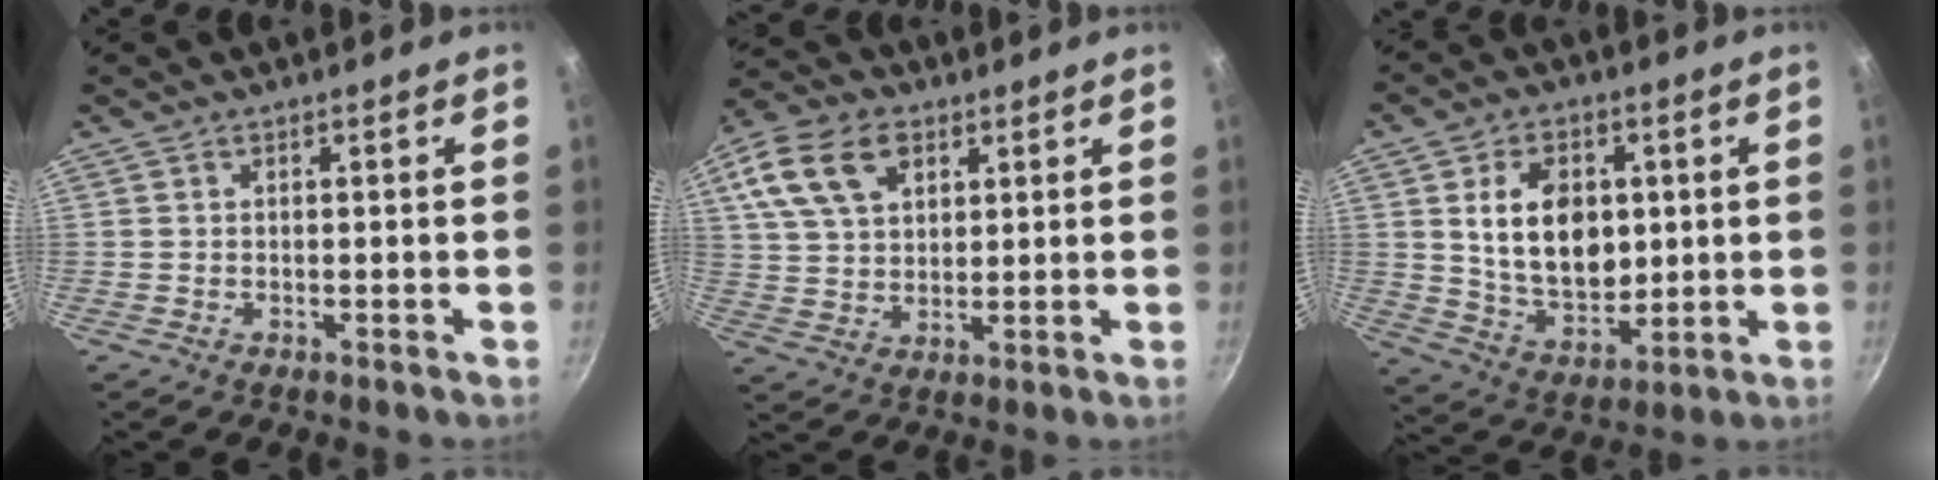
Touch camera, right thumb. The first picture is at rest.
{"total": 13.1, "force": [5.7, 8.5, 8.2], "torque": [-0.139, 0.002, 0.102]}
{"total": 14.6, "force": [2.7, 10.0, 10.3], "torque": [-0.142, -0.019, 0.057]}